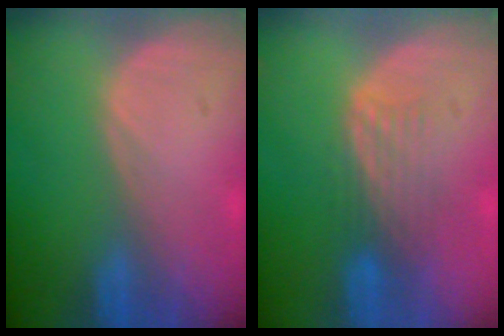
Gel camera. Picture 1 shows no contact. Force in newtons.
{"total": 4.4, "press": 3.7, "slide": 2.4}